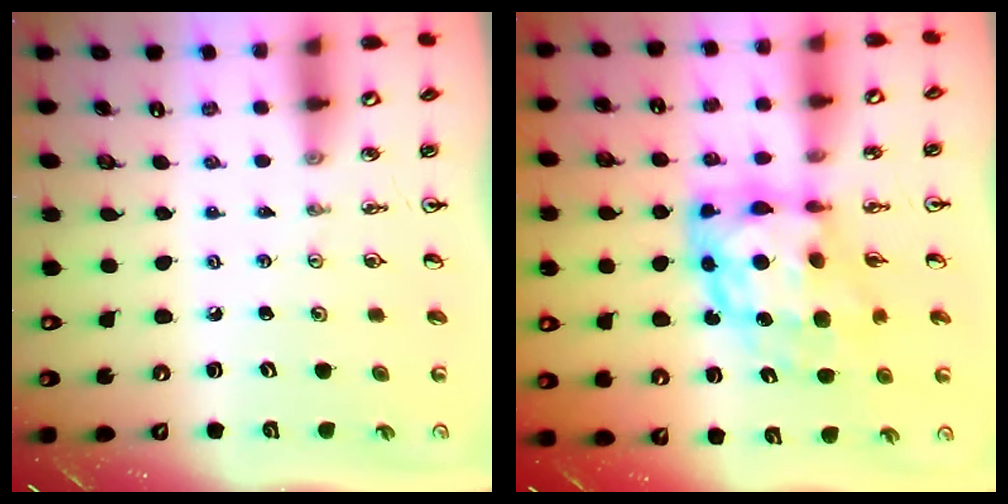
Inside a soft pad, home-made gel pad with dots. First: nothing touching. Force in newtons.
{"total": 11.5, "press": 11.5, "slide": 1.2}